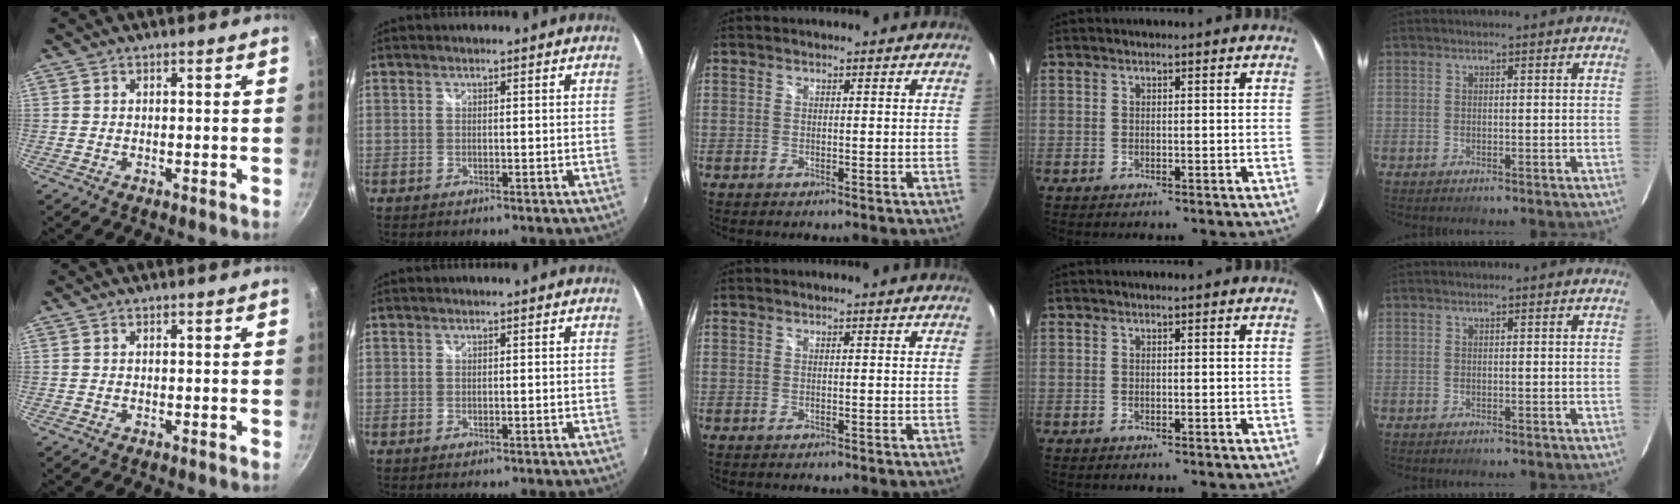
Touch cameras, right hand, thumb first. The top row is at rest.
{}